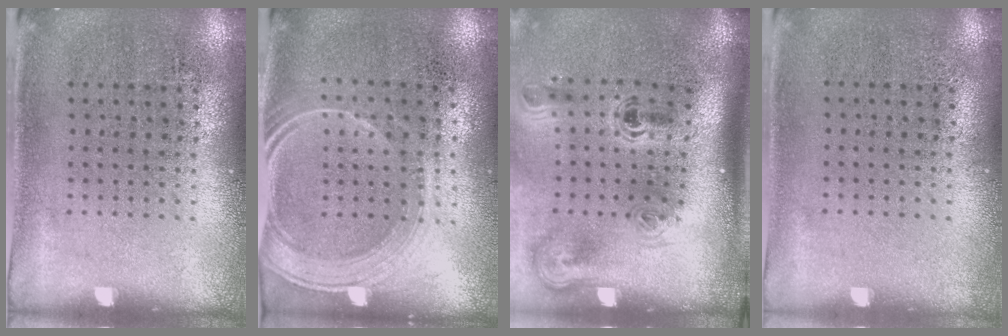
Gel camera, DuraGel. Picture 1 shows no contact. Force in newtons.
{"total": 1.6, "press": 1.4, "slide": 0.8}
{"total": 2.3, "press": 1.5, "slide": 1.7}
{"total": 0.0}